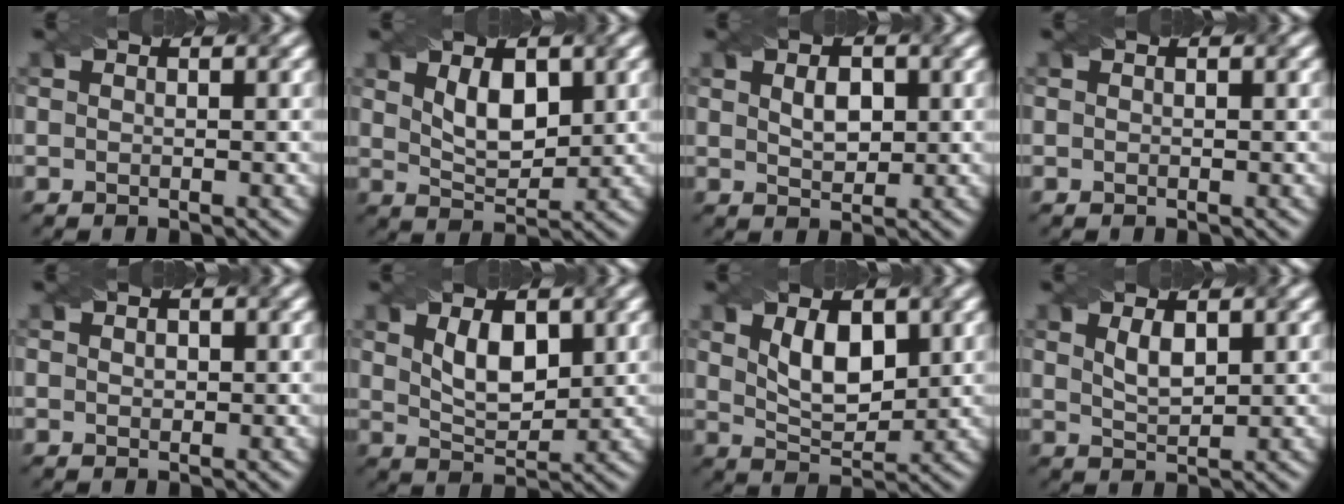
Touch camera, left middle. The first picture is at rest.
{"total": 4.1, "force": [1.6, 2.1, 3.1], "torque": [-0.061, -0.003, 0.030]}
{"total": 2.6, "force": [0.8, 1.5, 1.9], "torque": [-0.031, 0.004, 0.014]}
{"total": 0.0}
{"total": 0.8, "force": [0.2, 0.6, 0.5], "torque": [-0.008, 0.001, 0.006]}
{"total": 4.3, "force": [1.6, 2.2, 3.3], "torque": [-0.066, -0.003, 0.031]}
{"total": 4.8, "force": [1.7, 2.5, 3.7], "torque": [-0.072, -0.004, 0.032]}
{"total": 2.2, "force": [1.1, 0.8, 1.7], "torque": [-0.037, -0.002, 0.024]}